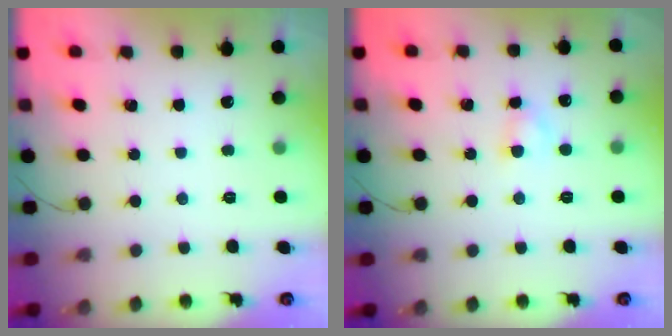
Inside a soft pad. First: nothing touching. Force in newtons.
{"total": 2.5, "press": 2.3, "slide": 1.0}